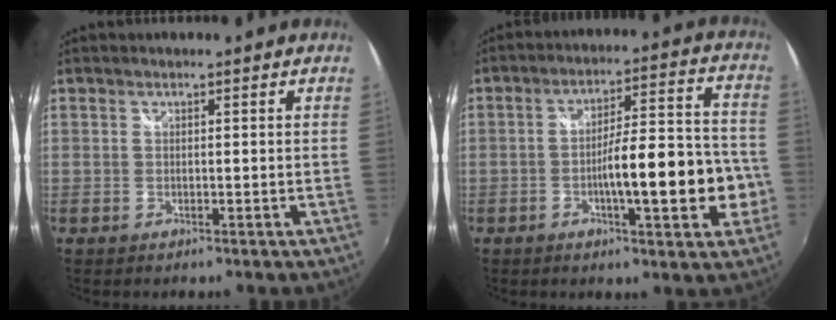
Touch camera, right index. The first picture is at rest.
{"total": 14.4, "force": [-4.2, 3.0, 13.4], "torque": [-0.207, 0.006, -0.061]}